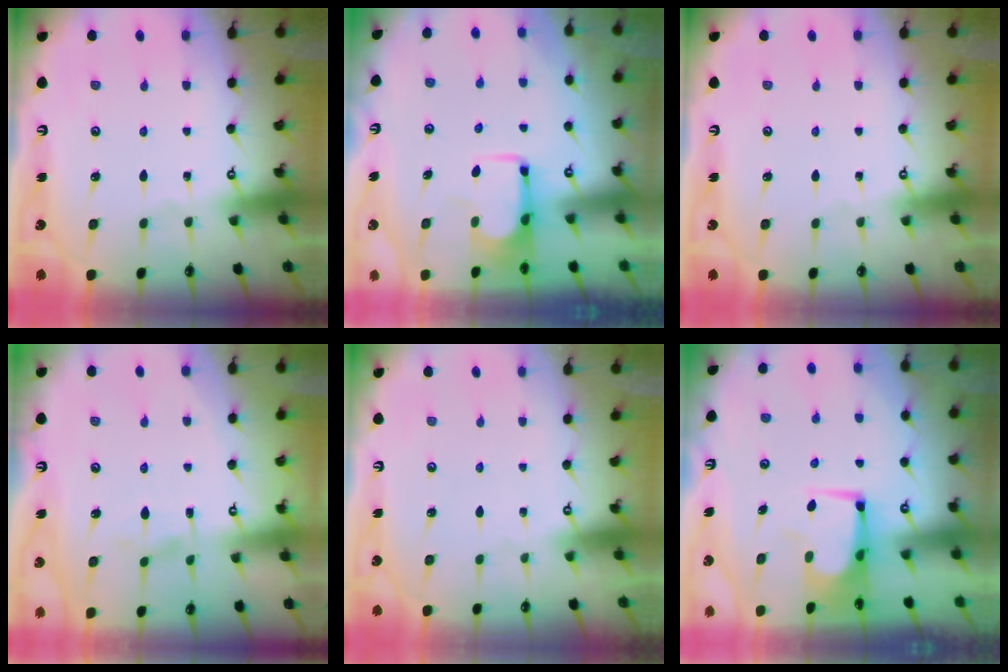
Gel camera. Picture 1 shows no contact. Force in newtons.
{"total": 3.5, "press": 3.5, "slide": 0.2}
{"total": 0.0}
{"total": 1.7, "press": 1.2, "slide": 1.2}
{"total": 1.5, "press": 1.4, "slide": 0.6}
{"total": 1.5, "press": 1.5, "slide": 0.2}